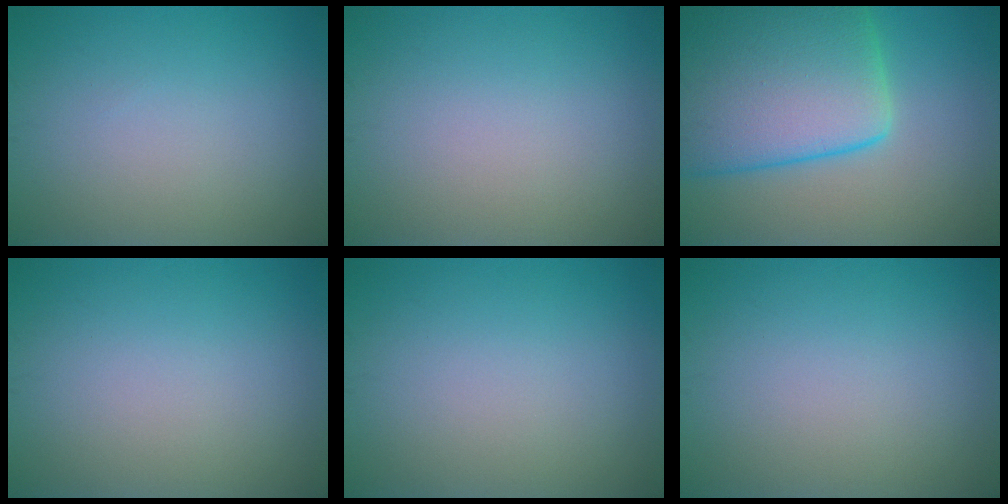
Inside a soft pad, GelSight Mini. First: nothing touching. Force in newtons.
{"total": 0.0}
{"total": 13.3, "press": 13.3, "slide": 0.6}
{"total": 0.0}
{"total": 0.0}
{"total": 0.0}